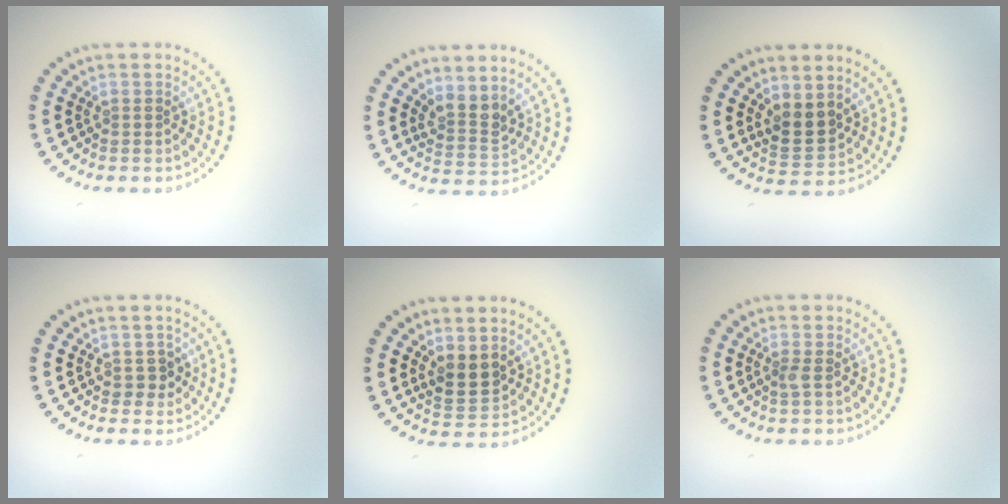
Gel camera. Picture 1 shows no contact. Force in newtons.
{"total": 2.6, "press": 2.0, "slide": 1.7}
{"total": 2.6, "press": 2.2, "slide": 1.2}
{"total": 1.2, "press": 1.0, "slide": 0.7}
{"total": 2.6, "press": 2.3, "slide": 1.1}
{"total": 0.8, "press": 0.5, "slide": 0.5}